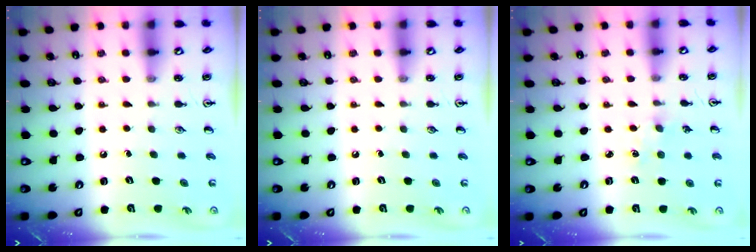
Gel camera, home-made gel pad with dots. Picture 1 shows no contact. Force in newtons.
{"total": 0.0}
{"total": 1.3, "press": 1.3, "slide": 0.2}